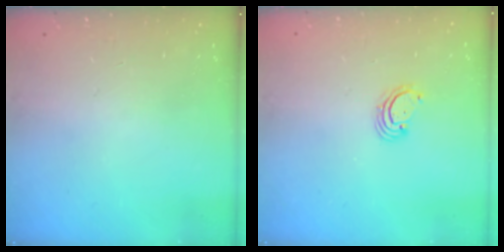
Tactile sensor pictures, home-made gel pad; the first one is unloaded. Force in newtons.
{"total": 2.7, "press": 2.7, "slide": 0.3}